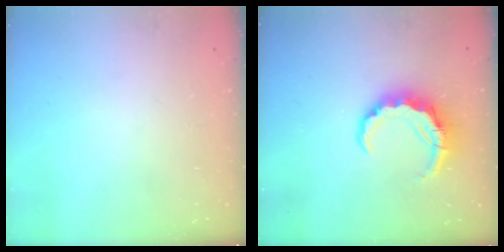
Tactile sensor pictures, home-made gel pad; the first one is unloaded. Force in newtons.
{"total": 8.1, "press": 8.0, "slide": 1.5}